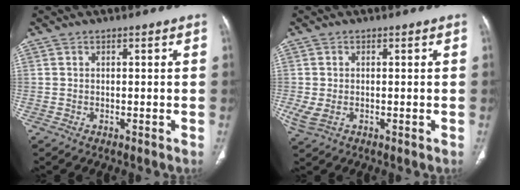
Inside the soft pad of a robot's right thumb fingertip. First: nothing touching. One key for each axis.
{"total": 3.3, "fx": -0.6, "fy": 1.8, "fz": 2.6, "tx": -0.075, "ty": -0.001, "tz": -0.006}